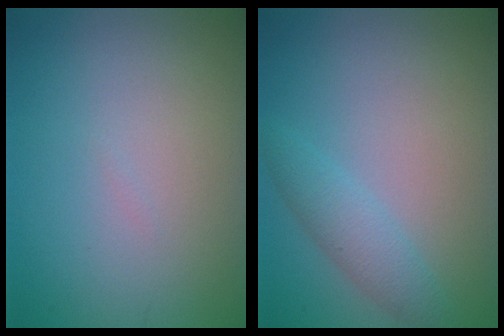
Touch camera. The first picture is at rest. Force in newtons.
{"total": 2.3, "press": 2.3, "slide": 0.2}